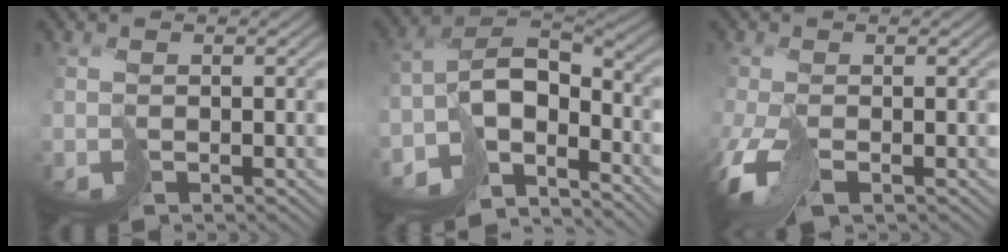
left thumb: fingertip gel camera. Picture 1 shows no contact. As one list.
[{"total": 10.8, "force": [-7.2, 5.7, 5.6], "torque": [-0.092, -0.012, -0.130]}, {"total": 4.8, "force": [-2.4, 2.0, 3.7], "torque": [-0.077, -0.009, -0.044]}]